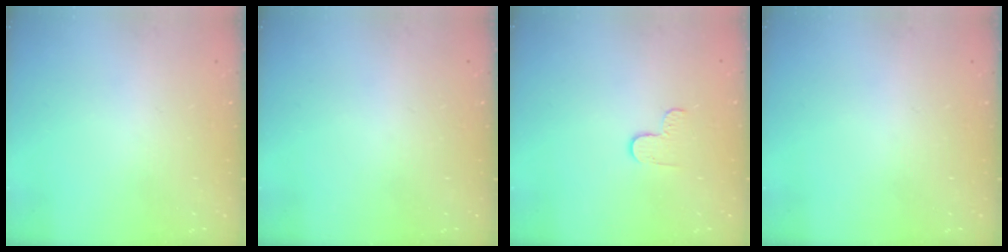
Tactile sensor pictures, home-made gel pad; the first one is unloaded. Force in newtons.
{"total": 0.0}
{"total": 3.3, "press": 3.3, "slide": 0.4}
{"total": 0.0}